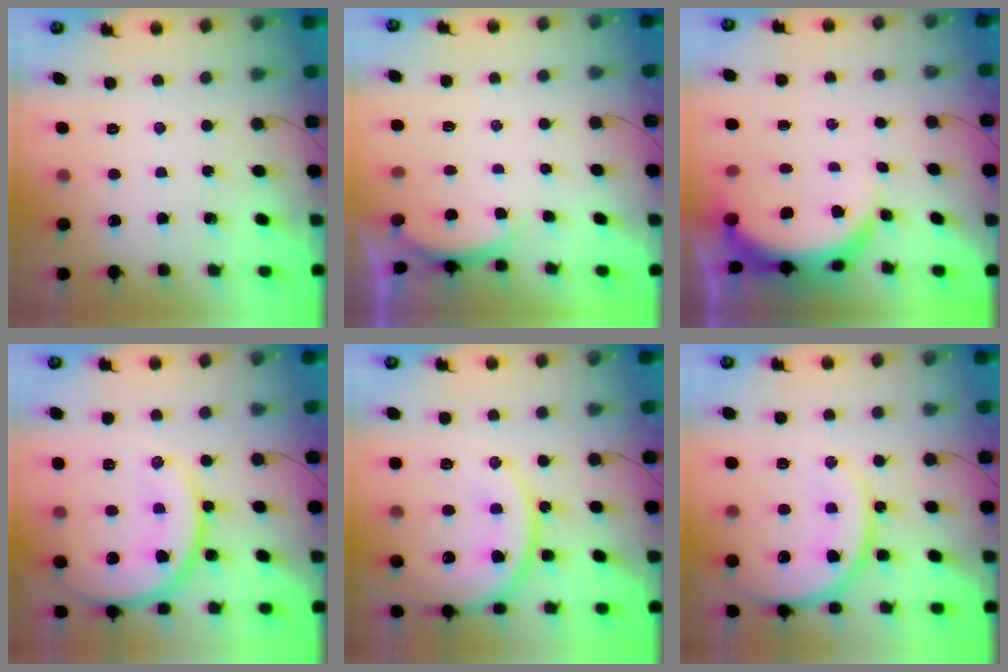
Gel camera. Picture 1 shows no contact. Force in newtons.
{"total": 2.4, "press": 2.4, "slide": 0.6}
{"total": 5.8, "press": 5.8, "slide": 0.8}
{"total": 20.0, "press": 19.9, "slide": 1.9}
{"total": 18.3, "press": 17.9, "slide": 3.8}
{"total": 17.0, "press": 16.9, "slide": 1.8}